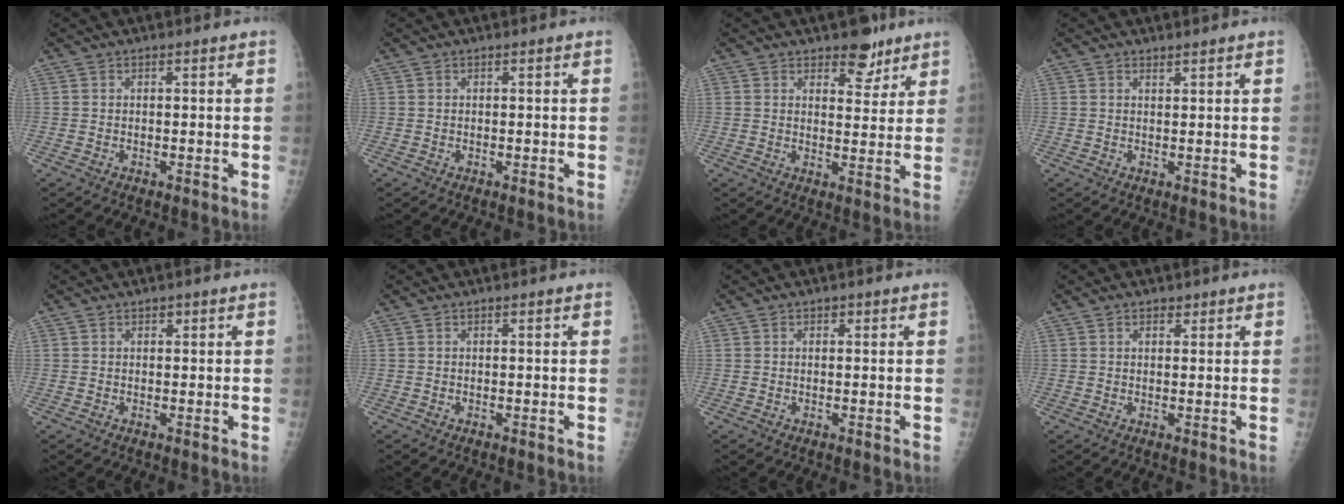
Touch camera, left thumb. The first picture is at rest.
{"total": 0.0}
{"total": 6.1, "force": [4.5, 3.1, 2.7], "torque": [-0.004, -0.028, 0.064]}
{"total": 0.9, "force": [0.9, 0.2, 0.2], "torque": [0.000, -0.008, 0.014]}
{"total": 0.9, "force": [0.6, 0.5, 0.4], "torque": [0.002, -0.003, 0.006]}
{"total": 0.0}
{"total": 0.7, "force": [0.4, 0.5, 0.4], "torque": [-0.002, -0.002, 0.005]}
{"total": 1.7, "force": [1.2, 0.9, 0.7], "torque": [0.001, -0.006, 0.015]}